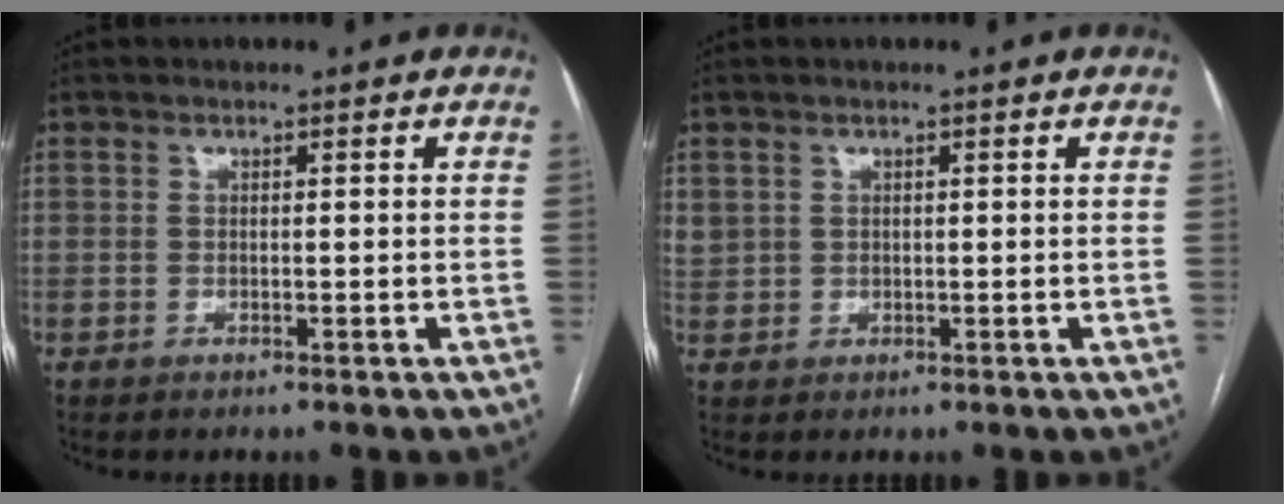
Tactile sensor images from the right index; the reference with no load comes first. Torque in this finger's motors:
{"motor_torque": [0.70, 0.20, 0.45, 0.08]}